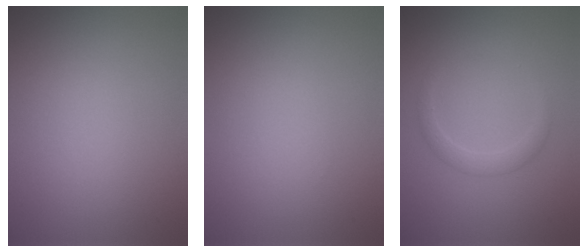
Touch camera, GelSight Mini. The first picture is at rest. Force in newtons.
{"total": 0.0}
{"total": 1.6, "press": 1.6, "slide": 0.1}